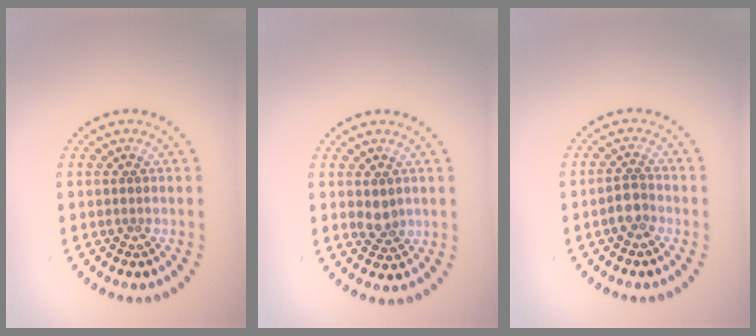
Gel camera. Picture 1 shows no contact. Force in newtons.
{"total": 1.9, "press": 1.8, "slide": 0.6}
{"total": 1.9, "press": 1.6, "slide": 0.9}